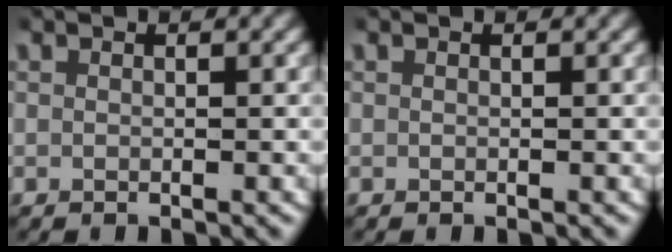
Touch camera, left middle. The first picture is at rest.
{"total": 0.0}